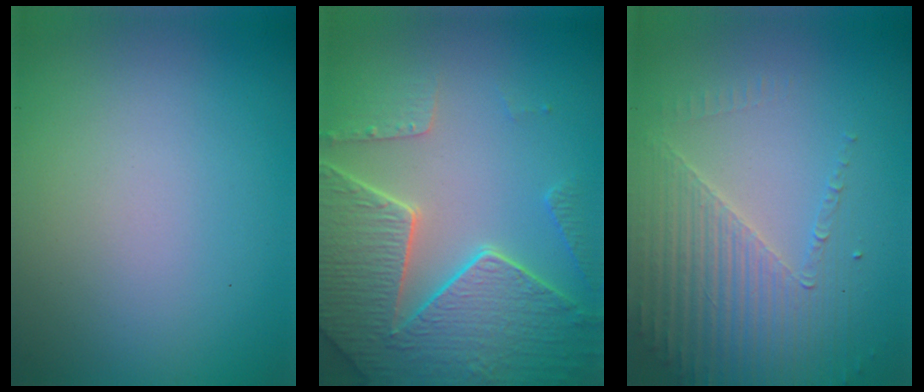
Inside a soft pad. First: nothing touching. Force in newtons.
{"total": 8.3, "press": 6.1, "slide": 5.6}
{"total": 4.0, "press": 3.7, "slide": 1.5}